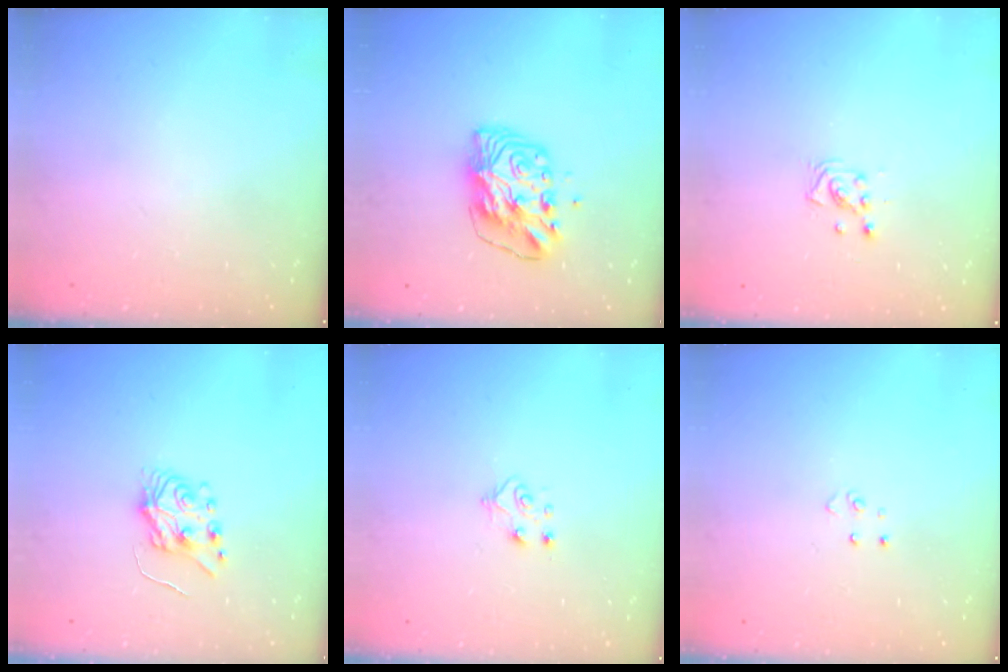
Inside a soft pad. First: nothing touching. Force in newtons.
{"total": 8.5, "press": 8.4, "slide": 1.3}
{"total": 3.0, "press": 3.0, "slide": 0.5}
{"total": 6.0, "press": 6.0, "slide": 0.6}
{"total": 6.1, "press": 6.1, "slide": 0.7}
{"total": 3.9, "press": 3.9, "slide": 0.3}